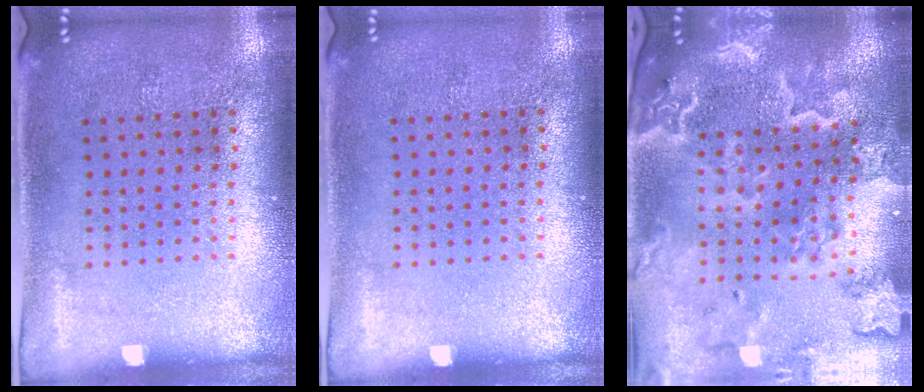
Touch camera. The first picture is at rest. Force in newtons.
{"total": 0.0}
{"total": 4.0, "press": 3.4, "slide": 2.2}